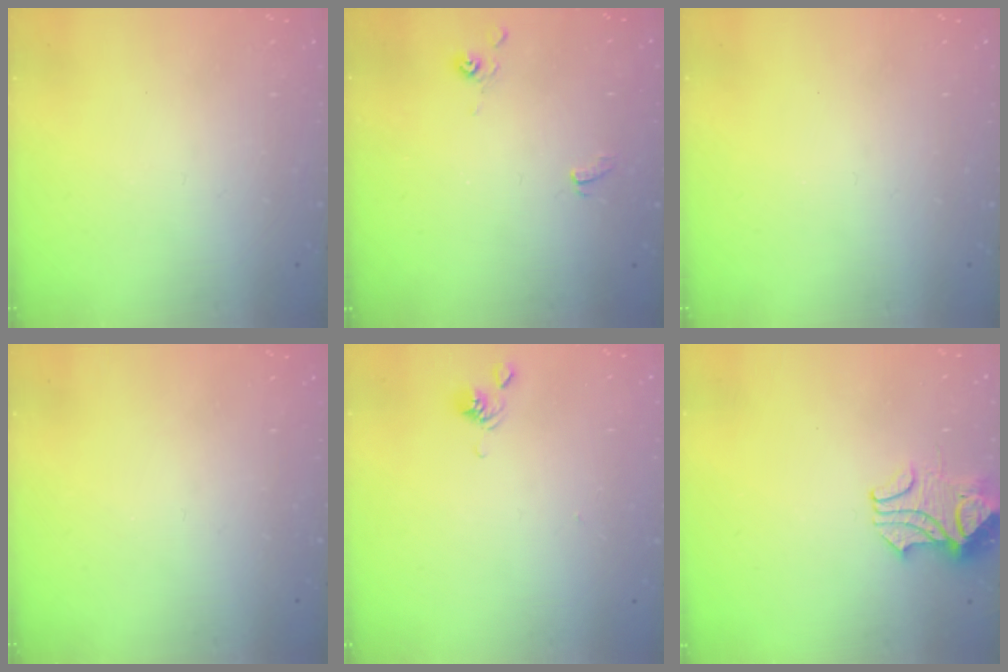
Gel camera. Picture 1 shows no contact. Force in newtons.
{"total": 3.1, "press": 3.1, "slide": 0.3}
{"total": 0.0}
{"total": 0.0}
{"total": 2.8, "press": 2.8, "slide": 0.1}
{"total": 2.2, "press": 2.1, "slide": 0.8}